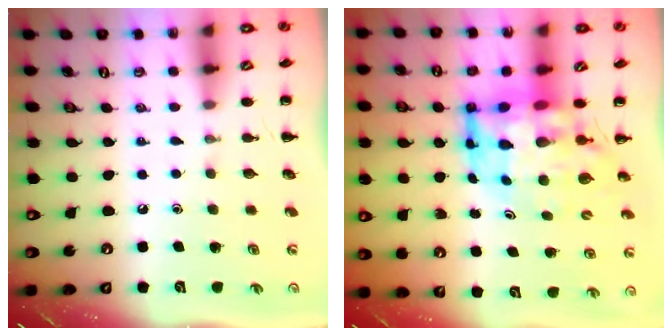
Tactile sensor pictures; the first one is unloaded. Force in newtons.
{"total": 11.0, "press": 10.5, "slide": 3.3}